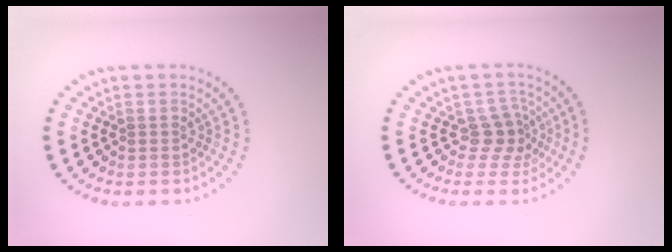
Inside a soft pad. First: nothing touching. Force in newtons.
{"total": 2.3, "press": 1.7, "slide": 1.6}